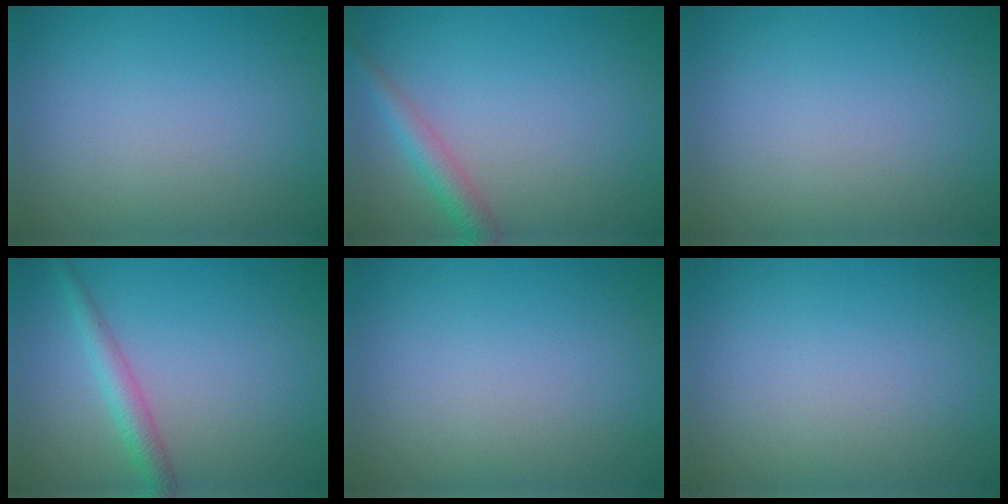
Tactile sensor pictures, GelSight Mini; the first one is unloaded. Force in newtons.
{"total": 2.7, "press": 2.7, "slide": 0.1}
{"total": 0.0}
{"total": 2.6, "press": 2.6, "slide": 0.1}
{"total": 0.0}
{"total": 0.0}